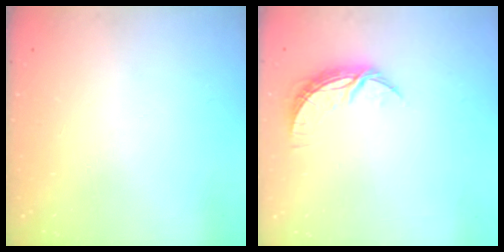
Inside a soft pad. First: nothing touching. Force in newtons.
{"total": 7.2, "press": 7.2, "slide": 0.4}